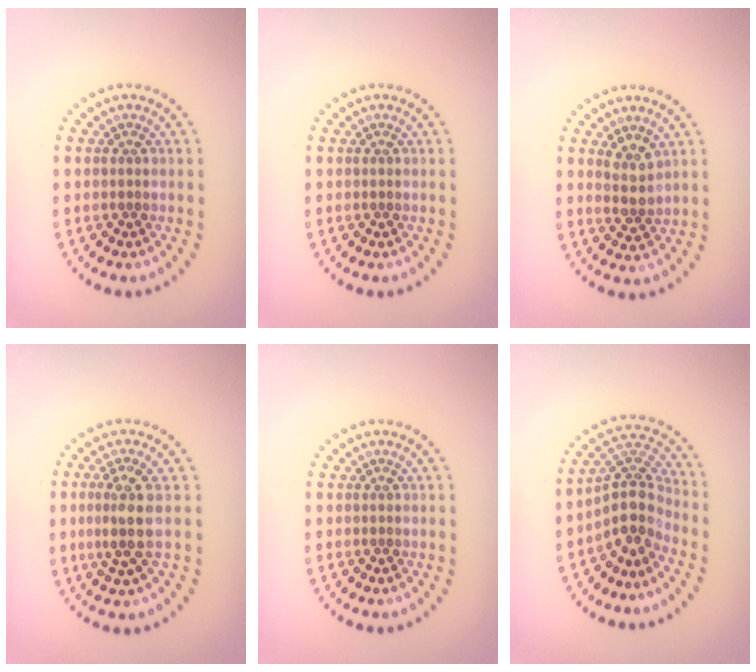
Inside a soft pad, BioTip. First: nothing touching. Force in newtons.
{"total": 0.0}
{"total": 1.8, "press": 1.7, "slide": 0.6}
{"total": 3.2, "press": 2.9, "slide": 1.4}
{"total": 0.0}
{"total": 4.3, "press": 3.2, "slide": 2.9}